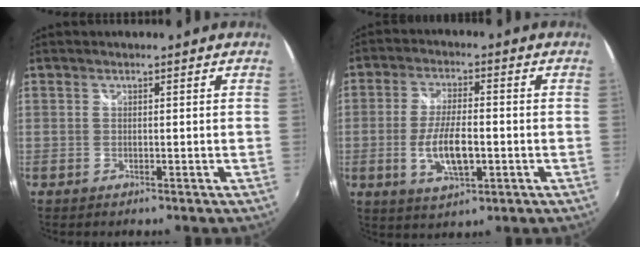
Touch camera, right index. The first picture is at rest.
{"total": 9.4, "force": [-2.1, 3.4, 8.5], "torque": [-0.169, -0.008, -0.034]}